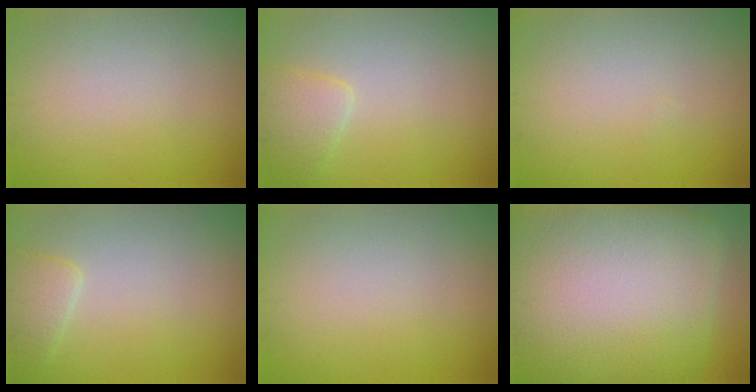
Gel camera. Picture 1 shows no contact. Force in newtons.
{"total": 2.3, "press": 2.3, "slide": 0.2}
{"total": 0.0}
{"total": 2.1, "press": 2.1, "slide": 0.2}
{"total": 0.0}
{"total": 21.4, "press": 21.4, "slide": 0.5}